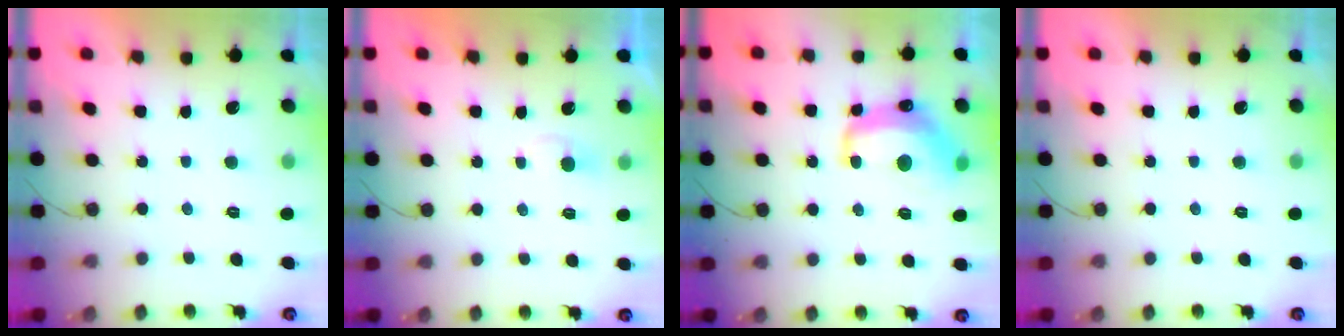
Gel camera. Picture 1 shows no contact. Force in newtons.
{"total": 2.8, "press": 2.8, "slide": 0.2}
{"total": 13.8, "press": 13.8, "slide": 1.0}
{"total": 0.0}